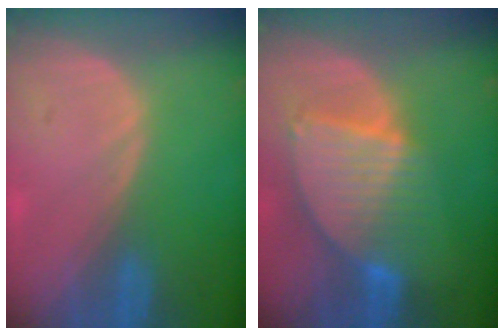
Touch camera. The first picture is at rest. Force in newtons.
{"total": 8.6, "press": 7.4, "slide": 4.3}